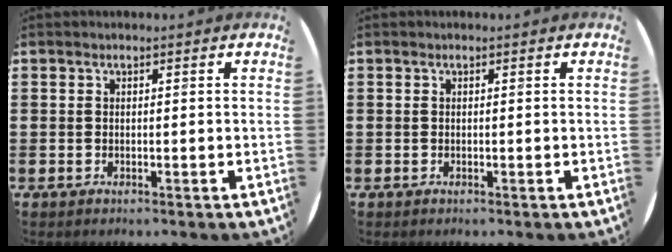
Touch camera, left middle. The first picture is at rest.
{"total": 0.0}